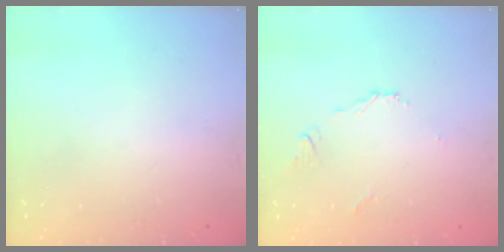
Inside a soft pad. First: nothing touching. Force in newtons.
{"total": 4.3, "press": 4.2, "slide": 0.8}